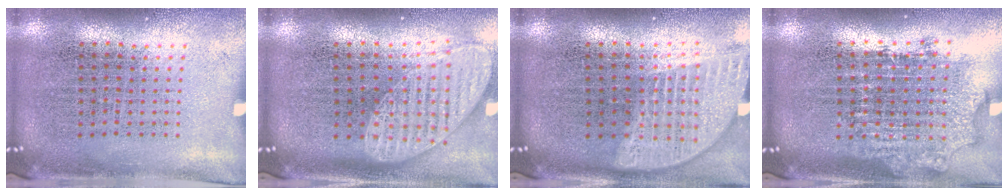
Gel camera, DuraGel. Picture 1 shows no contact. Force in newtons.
{"total": 2.0, "press": 1.5, "slide": 1.2}
{"total": 2.0, "press": 1.6, "slide": 1.2}
{"total": 1.8, "press": 1.4, "slide": 1.1}